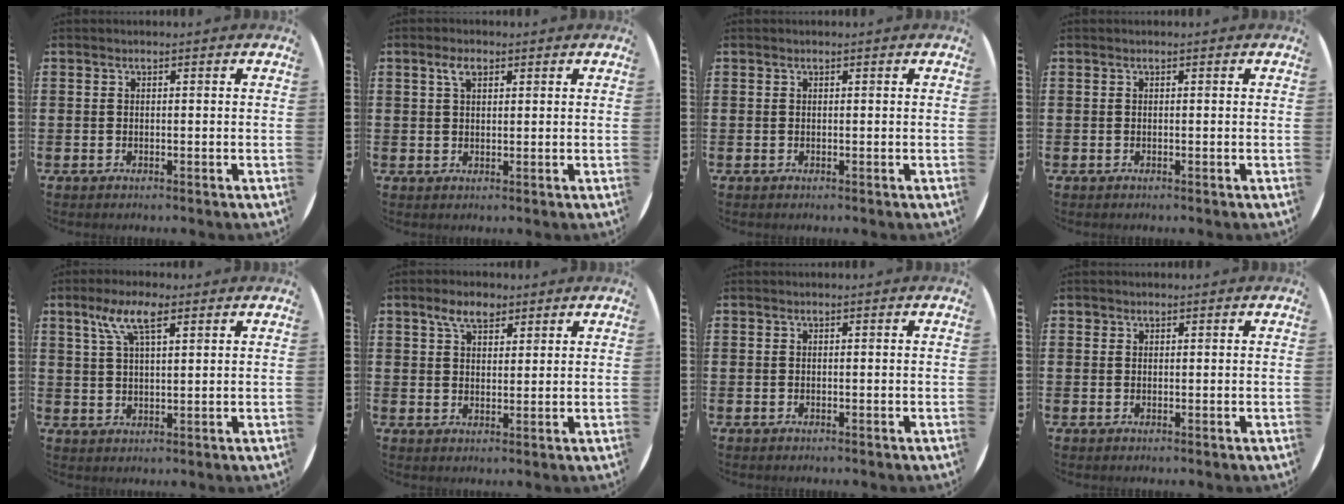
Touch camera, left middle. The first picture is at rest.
{"total": 2.5, "force": [1.5, 1.2, 1.5], "torque": [-0.025, 0.004, 0.025]}
{"total": 0.0}
{"total": 0.0}
{"total": 6.3, "force": [3.6, 2.1, 4.6], "torque": [-0.102, 0.011, 0.064]}
{"total": 4.5, "force": [3.2, 2.1, 2.3], "torque": [-0.036, 0.002, 0.056]}
{"total": 0.0}
{"total": 0.6, "force": [0.4, 0.3, -0.1], "torque": [0.002, 0.005, 0.008]}